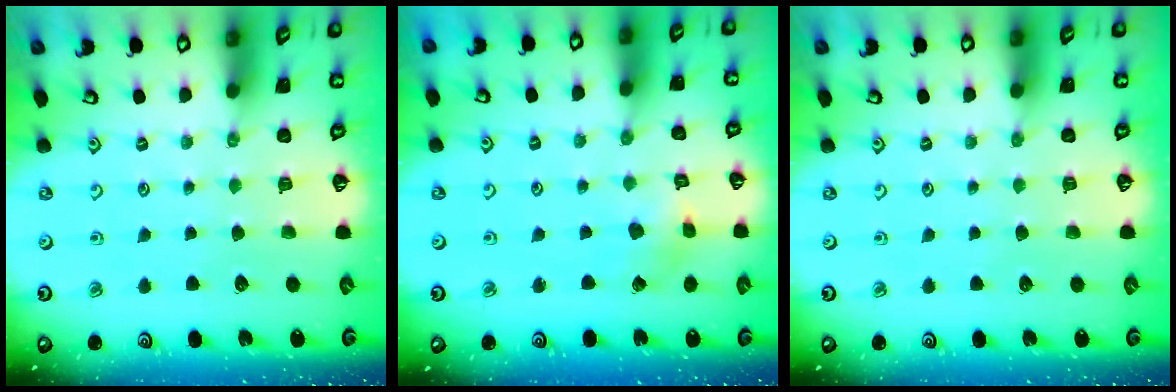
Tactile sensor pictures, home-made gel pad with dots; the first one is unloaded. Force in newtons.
{"total": 2.5, "press": 2.5, "slide": 0.3}
{"total": 0.0}